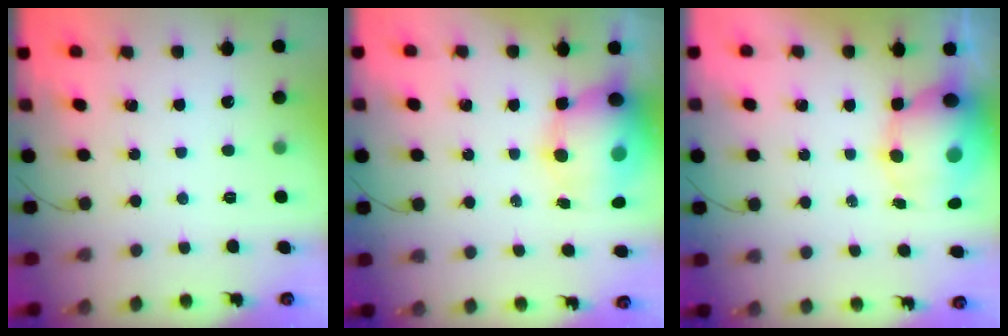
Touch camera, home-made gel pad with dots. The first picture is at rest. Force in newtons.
{"total": 13.9, "press": 13.4, "slide": 3.4}
{"total": 11.5, "press": 11.1, "slide": 3.0}